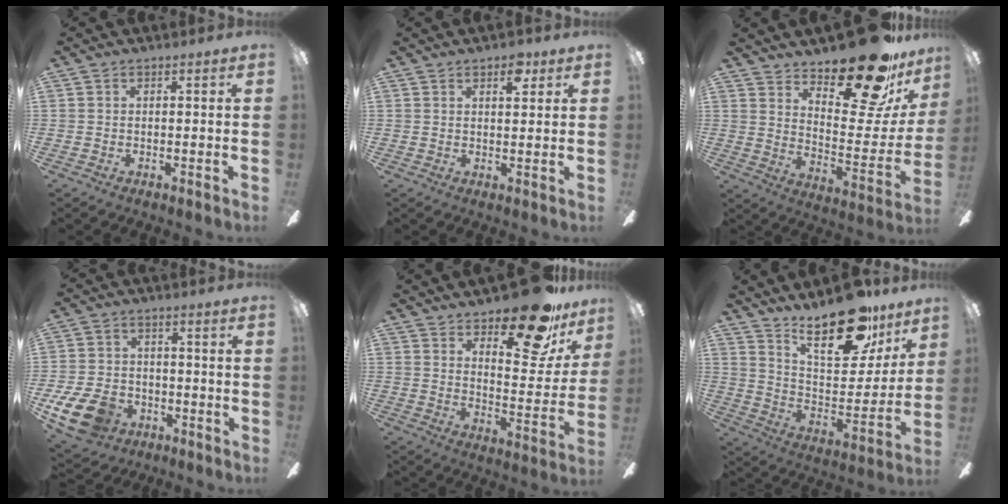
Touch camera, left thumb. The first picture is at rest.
{"total": 4.4, "force": [3.0, 1.9, 2.5], "torque": [-0.016, -0.014, 0.046]}
{"total": 22.2, "force": [17.2, 7.3, 12.1], "torque": [-0.152, -0.123, 0.282]}
{"total": 12.0, "force": [-6.2, 7.9, 6.5], "torque": [-0.155, 0.036, -0.114]}
{"total": 19.5, "force": [14.6, 7.1, 10.9], "torque": [-0.150, -0.096, 0.242]}
{"total": 22.5, "force": [16.5, 8.8, 12.5], "torque": [-0.192, -0.107, 0.283]}